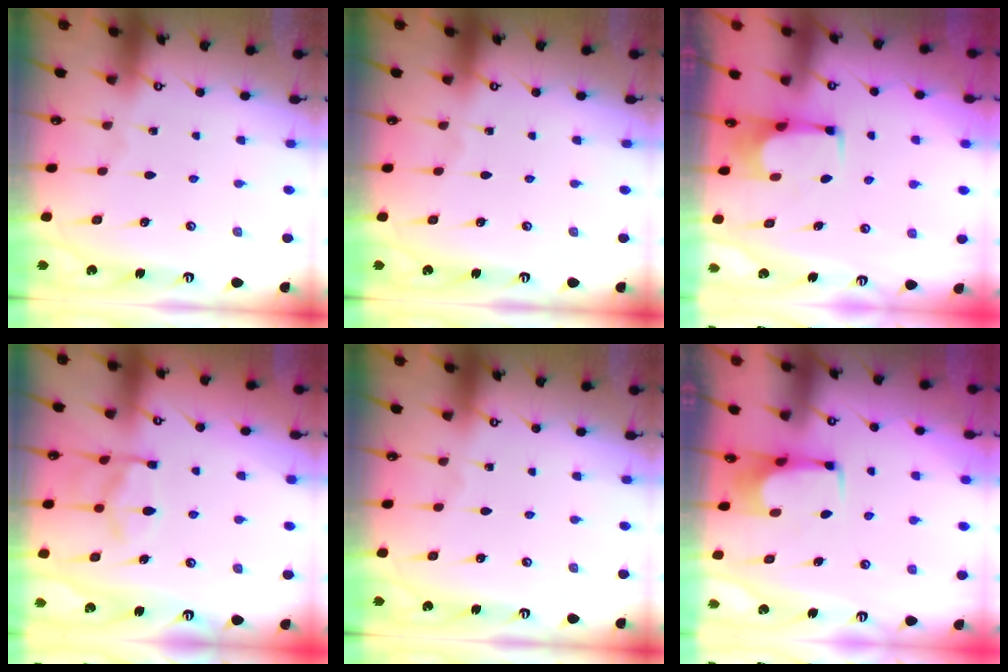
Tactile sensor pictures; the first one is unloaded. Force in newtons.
{"total": 0.0}
{"total": 5.8, "press": 5.8, "slide": 0.4}
{"total": 12.2, "press": 12.2, "slide": 1.2}
{"total": 0.0}
{"total": 0.7, "press": 0.6, "slide": 0.3}